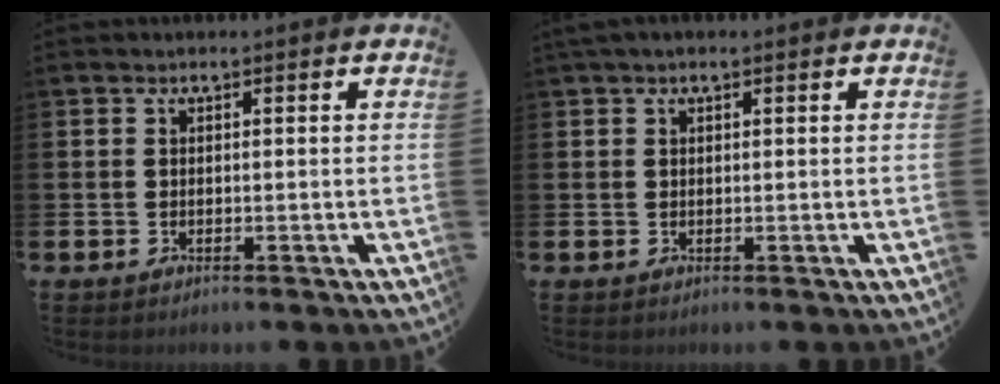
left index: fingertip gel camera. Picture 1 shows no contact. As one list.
[{"total": 1.0, "force": [0.7, 0.3, 0.6], "torque": [-0.002, 0.000, 0.009]}]